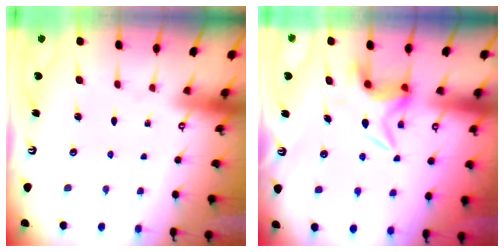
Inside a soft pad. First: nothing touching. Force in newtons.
{"total": 6.7, "press": 6.7, "slide": 0.5}